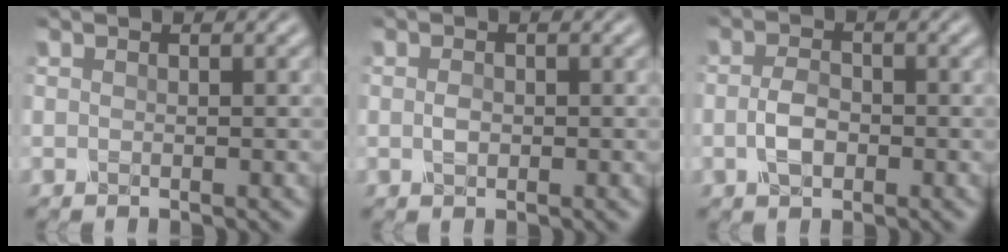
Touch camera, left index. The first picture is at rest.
{"total": 1.2, "force": [0.0, 0.8, 0.9], "torque": [-0.019, -0.002, -0.001]}
{"total": 2.6, "force": [-0.5, 1.6, 2.0], "torque": [-0.043, 0.000, -0.013]}